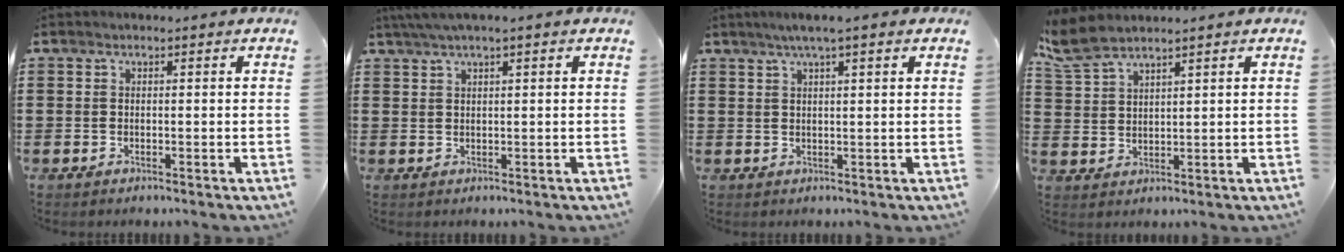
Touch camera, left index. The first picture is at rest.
{"total": 2.2, "force": [1.1, 0.0, 1.9], "torque": [-0.035, 0.000, 0.020]}
{"total": 2.8, "force": [1.7, 0.0, 2.3], "torque": [-0.046, 0.003, 0.029]}
{"total": 5.0, "force": [4.0, 1.3, 2.6], "torque": [-0.065, -0.002, 0.075]}